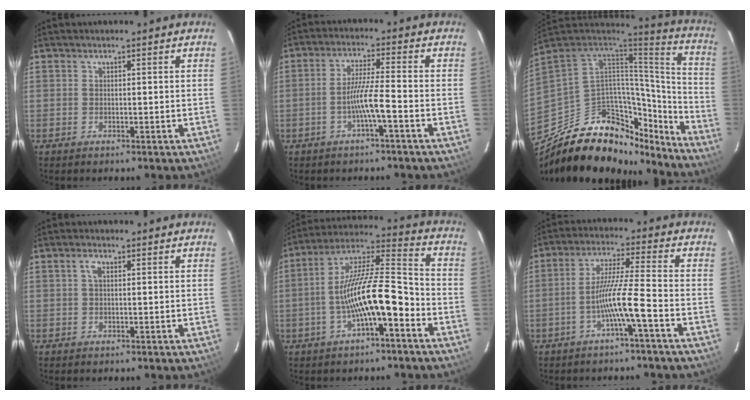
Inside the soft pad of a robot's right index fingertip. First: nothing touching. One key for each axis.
{"total": 5.6, "fx": -2.6, "fy": -0.6, "fz": 4.9, "tx": -0.098, "ty": 0.004, "tz": -0.048}
{"total": 29.0, "fx": -20.9, "fy": 14.8, "fz": 13.5, "tx": -0.234, "ty": 0.054, "tz": -0.298}
{"total": 1.6, "fx": 0.4, "fy": 0.8, "fz": 1.3, "tx": -0.029, "ty": 0.005, "tz": 0.006}
{"total": 14.6, "fx": -5.4, "fy": 3.1, "fz": 13.2, "tx": -0.241, "ty": 0.013, "tz": -0.097}
{"total": 8.0, "fx": -3.8, "fy": -1.2, "fz": 6.9, "tx": -0.142, "ty": 0.005, "tz": -0.070}